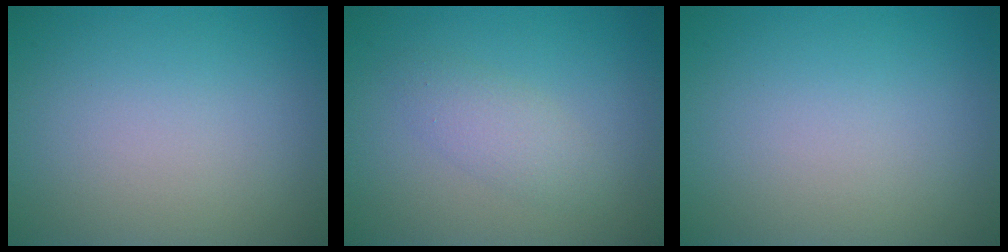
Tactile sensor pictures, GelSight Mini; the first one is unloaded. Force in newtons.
{"total": 2.7, "press": 2.7, "slide": 0.2}
{"total": 0.0}